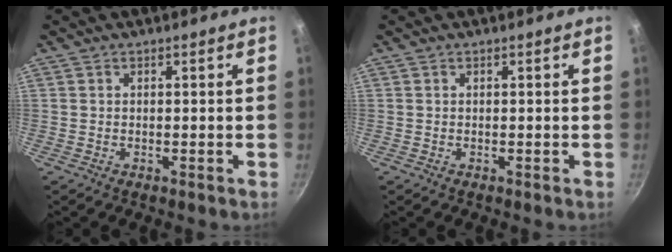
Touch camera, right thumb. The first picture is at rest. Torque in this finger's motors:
{"motor_torque": [-0.36, -0.30, 0.17, -0.18, 0.00]}